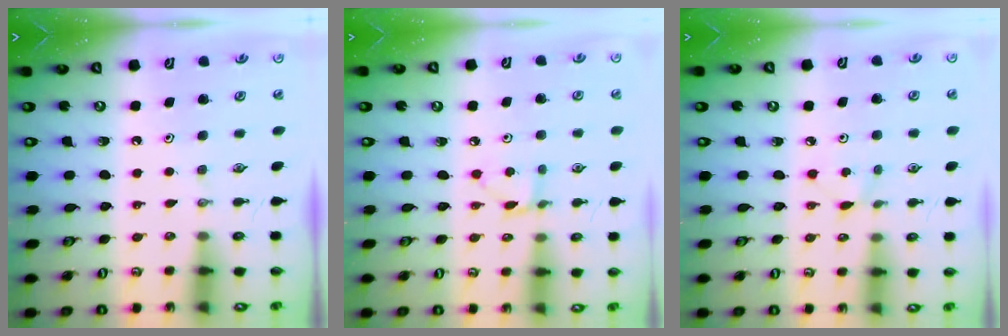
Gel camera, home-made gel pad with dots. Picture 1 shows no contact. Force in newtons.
{"total": 2.8, "press": 2.7, "slide": 0.3}
{"total": 2.6, "press": 2.5, "slide": 0.3}